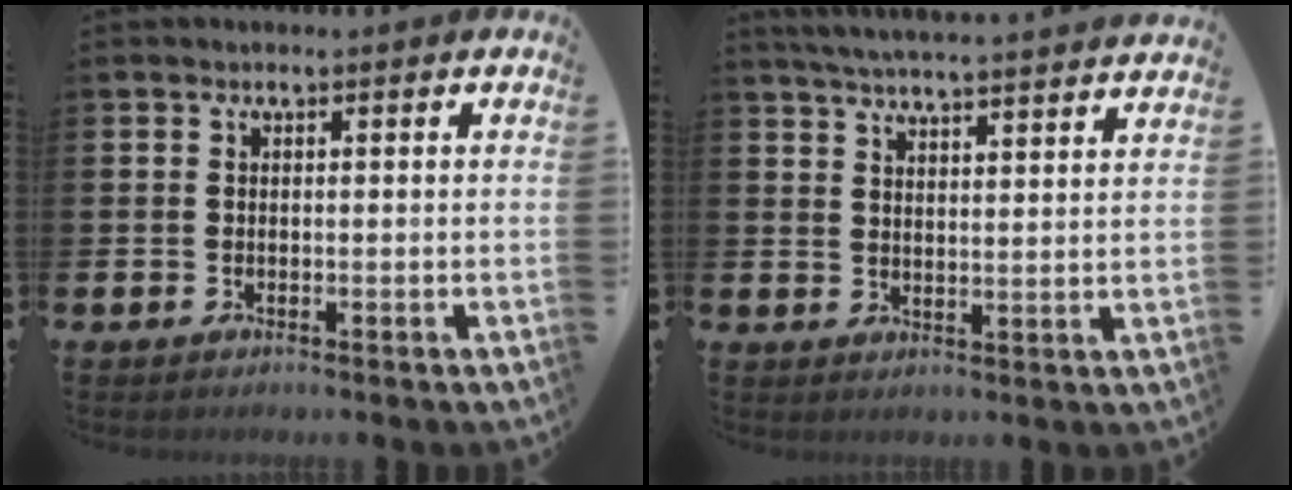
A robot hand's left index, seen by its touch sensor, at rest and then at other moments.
{"total": 5.3, "force": [5.2, -0.5, 0.8], "torque": [-0.032, -0.035, 0.091]}